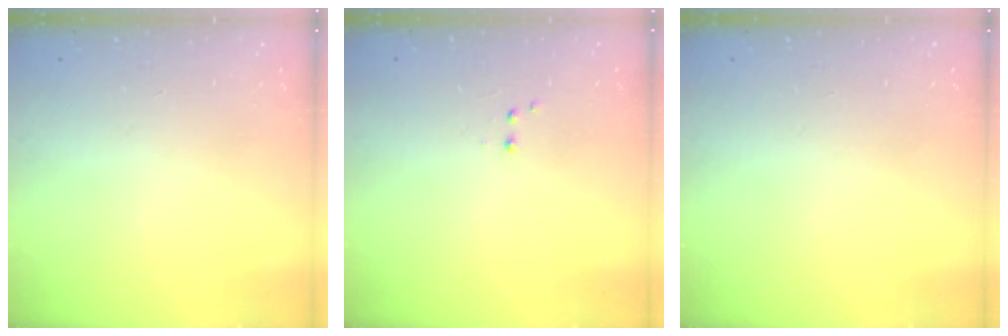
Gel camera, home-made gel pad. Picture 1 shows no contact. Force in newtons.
{"total": 1.9, "press": 1.8, "slide": 0.5}
{"total": 0.0}